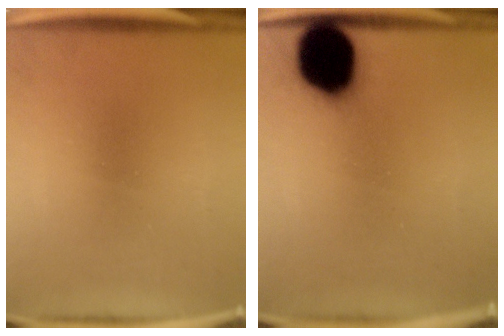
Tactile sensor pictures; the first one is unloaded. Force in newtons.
{"total": 17.7}